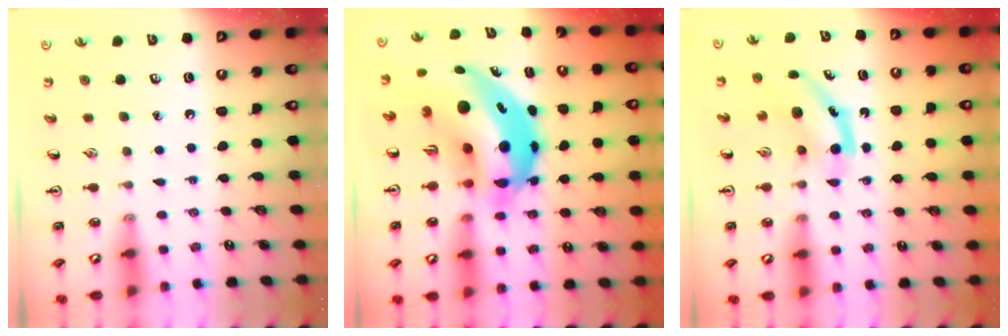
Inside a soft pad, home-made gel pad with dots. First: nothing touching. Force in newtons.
{"total": 16.0, "press": 15.4, "slide": 4.3}
{"total": 4.9, "press": 4.8, "slide": 0.9}